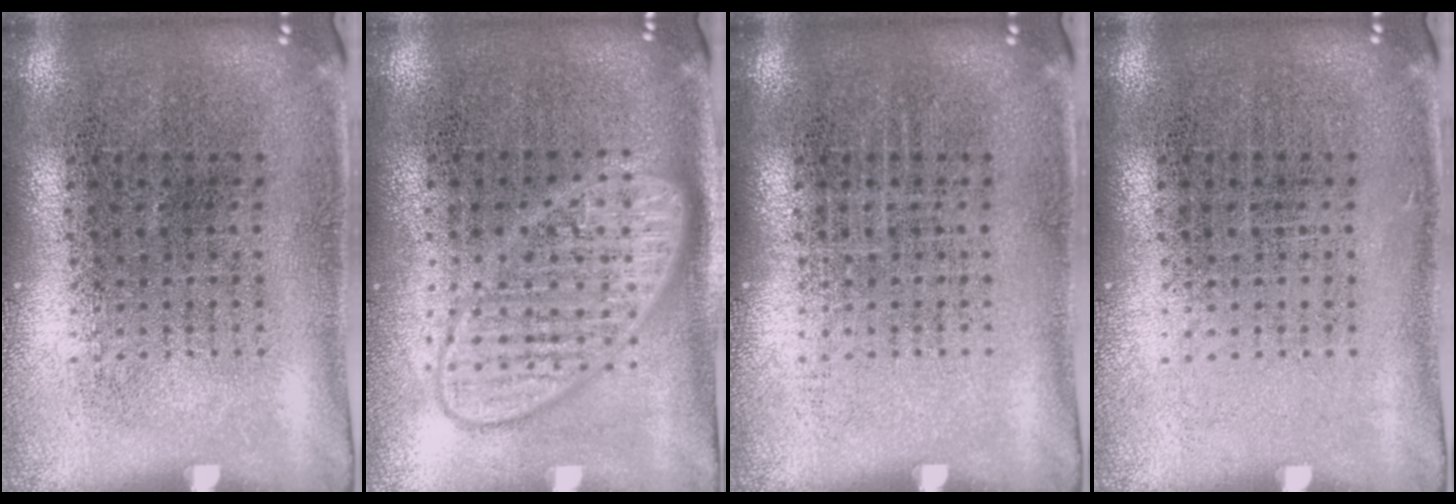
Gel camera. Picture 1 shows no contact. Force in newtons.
{"total": 2.9, "press": 2.9, "slide": 0.5}
{"total": 0.0}
{"total": 0.0}